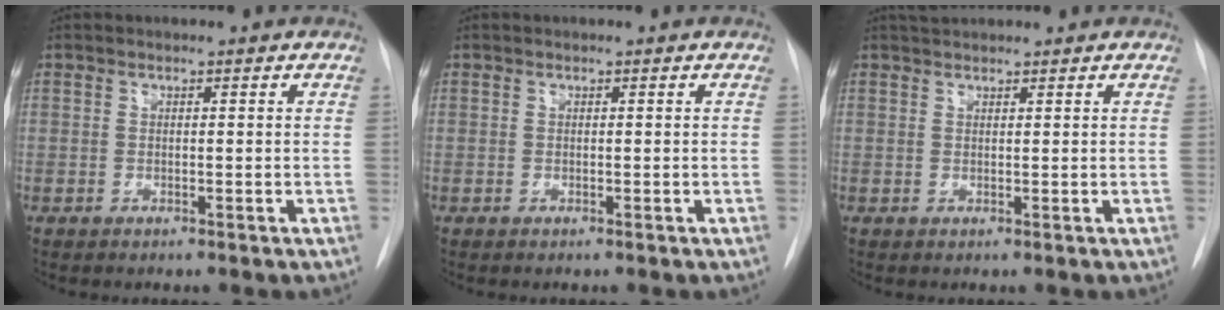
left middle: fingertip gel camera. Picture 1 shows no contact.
{"total": 0.0}
{"total": 2.4, "force": [2.3, 0.4, 0.6], "torque": [-0.012, 0.024, 0.041]}